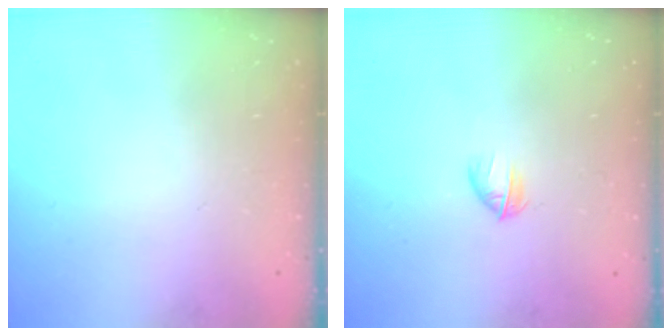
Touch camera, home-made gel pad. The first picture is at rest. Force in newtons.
{"total": 3.3, "press": 3.2, "slide": 1.0}